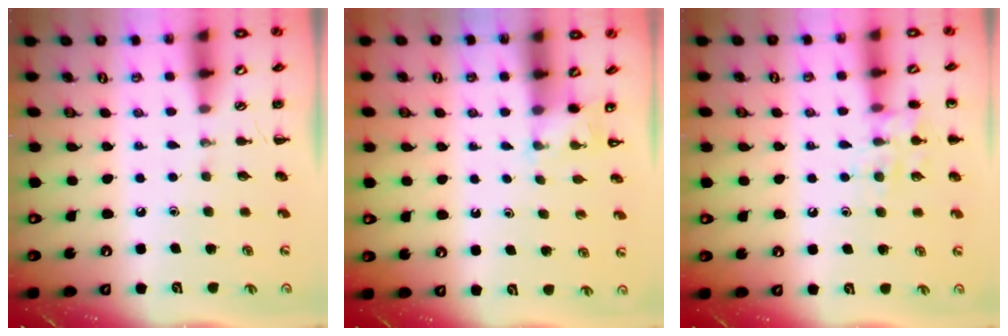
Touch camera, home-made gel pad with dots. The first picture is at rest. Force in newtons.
{"total": 2.2, "press": 2.1, "slide": 0.7}
{"total": 9.8, "press": 9.7, "slide": 1.2}